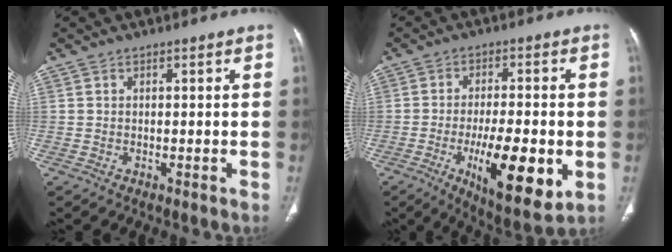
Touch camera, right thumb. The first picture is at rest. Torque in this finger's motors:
{"motor_torque": [2.08, 1.94, 0.86, -0.88, 0.52]}